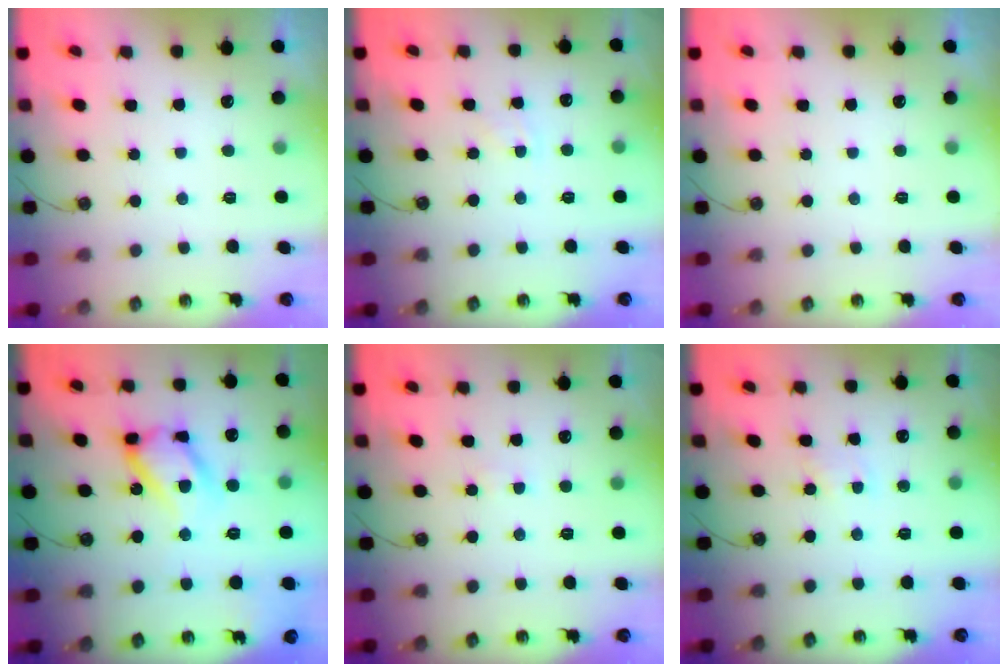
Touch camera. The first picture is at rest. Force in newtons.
{"total": 2.8, "press": 2.8, "slide": 0.4}
{"total": 0.0}
{"total": 16.7, "press": 16.6, "slide": 1.6}
{"total": 1.9, "press": 1.9, "slide": 0.2}
{"total": 2.0, "press": 2.0, "slide": 0.3}